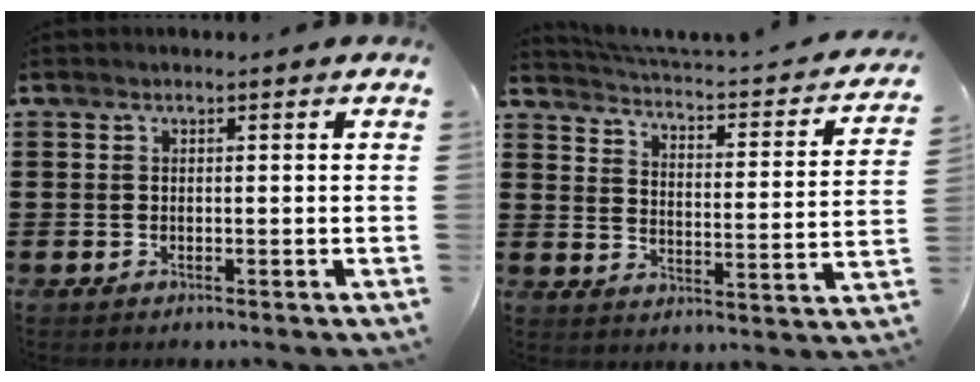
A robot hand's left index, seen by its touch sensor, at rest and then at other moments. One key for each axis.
{"total": 2.0, "fx": 1.8, "fy": -0.3, "fz": 0.8, "tx": -0.034, "ty": -0.028, "tz": 0.017}